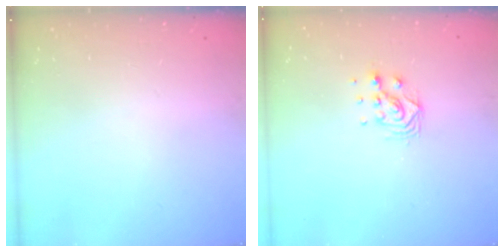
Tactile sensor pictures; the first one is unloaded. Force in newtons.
{"total": 7.6, "press": 7.5, "slide": 0.5}